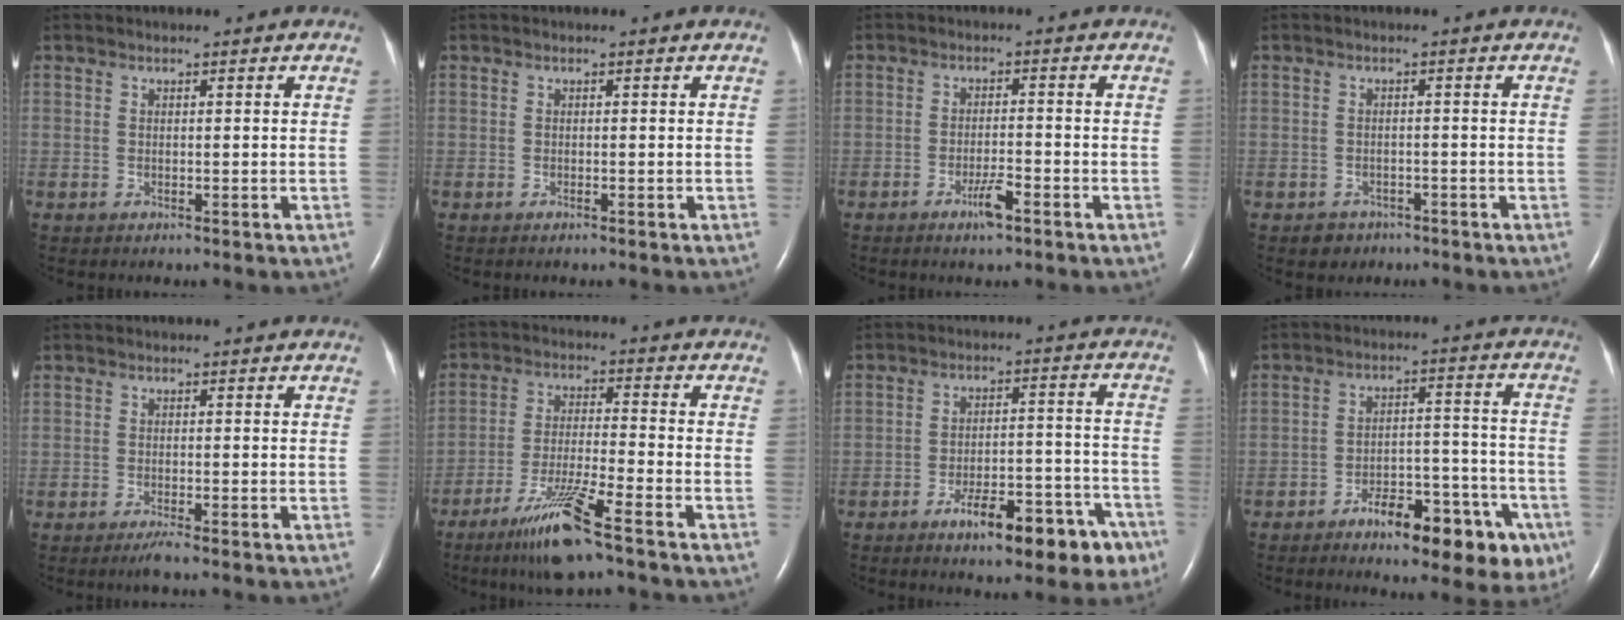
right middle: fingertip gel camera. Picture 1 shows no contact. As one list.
[{"total": 0.0}, {"total": 3.6, "force": [-2.3, 0.4, 2.7], "torque": [-0.054, -0.002, -0.040]}, {"total": 2.3, "force": [-1.5, 1.7, 0.1], "torque": [-0.011, 0.007, -0.019]}, {"total": 1.6, "force": [-1.2, -0.2, 1.0], "torque": [-0.025, -0.005, -0.023]}, {"total": 9.9, "force": [-6.6, -0.5, 7.4], "torque": [-0.147, -0.032, -0.126]}, {"total": 12.1, "force": [-7.5, 3.9, 8.6], "torque": [-0.111, 0.021, -0.104]}, {"total": 13.9, "force": [-8.2, 5.0, 10.0], "torque": [-0.110, 0.028, -0.111]}]